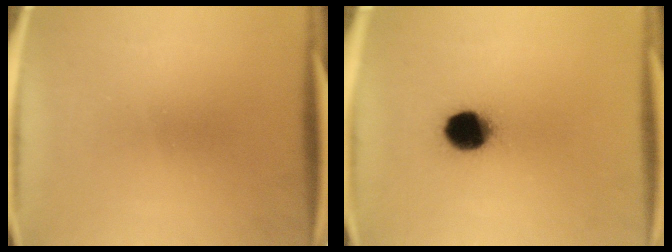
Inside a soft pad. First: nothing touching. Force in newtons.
{"total": 10.5}